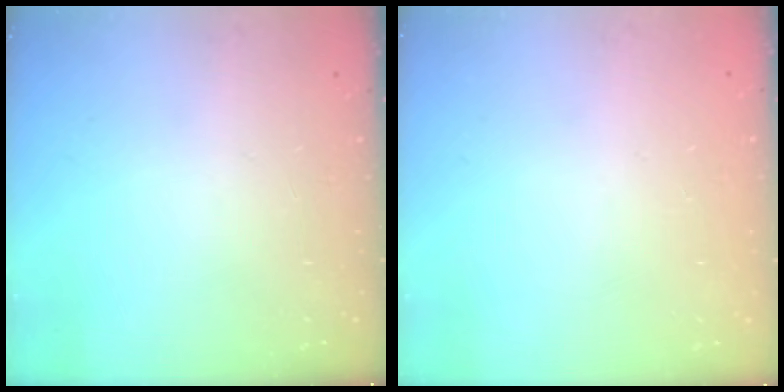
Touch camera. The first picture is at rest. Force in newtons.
{"total": 0.0}